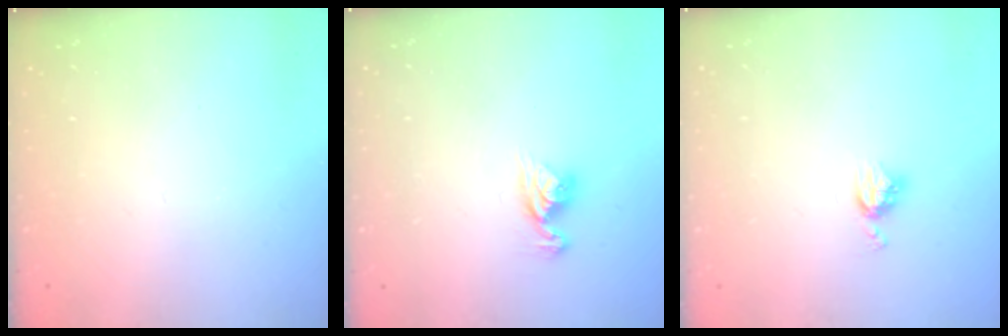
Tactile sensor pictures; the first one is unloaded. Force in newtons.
{"total": 8.2, "press": 8.2, "slide": 0.8}
{"total": 4.6, "press": 4.6, "slide": 0.4}